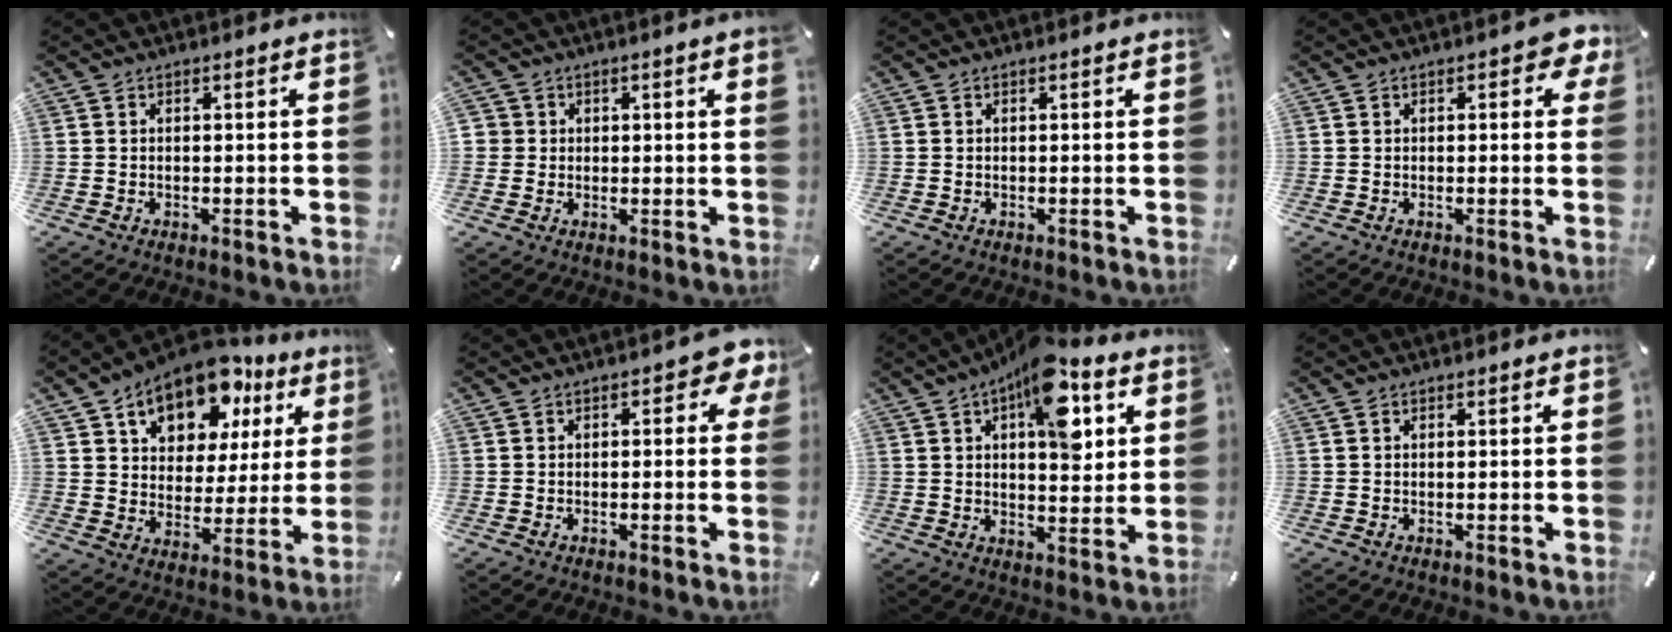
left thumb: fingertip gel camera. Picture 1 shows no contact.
{"total": 2.1, "force": [0.8, 1.6, 1.1], "torque": [-0.024, 0.003, 0.013]}
{"total": 0.0}
{"total": 3.4, "force": [1.2, 1.8, 2.6], "torque": [-0.031, 0.000, 0.016]}
{"total": 14.9, "force": [9.6, 9.2, 6.7], "torque": [-0.107, -0.060, 0.167]}
{"total": 3.8, "force": [0.9, 2.1, 3.0], "torque": [-0.036, 0.001, 0.011]}
{"total": 14.7, "force": [6.6, 7.2, 11.0], "torque": [-0.155, -0.023, 0.108]}
{"total": 0.0}